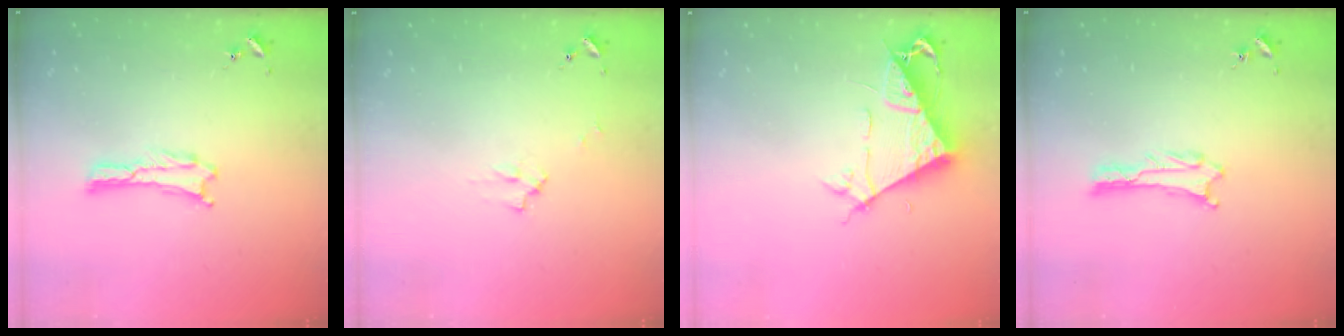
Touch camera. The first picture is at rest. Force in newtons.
{"total": 2.2, "press": 2.2, "slide": 0.3}
{"total": 7.7, "press": 7.6, "slide": 0.8}
{"total": 1.0, "press": 1.0, "slide": 0.1}